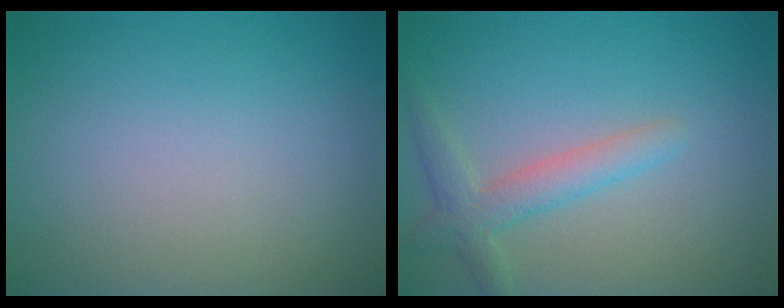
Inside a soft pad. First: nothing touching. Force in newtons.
{"total": 2.8, "press": 2.8, "slide": 0.3}